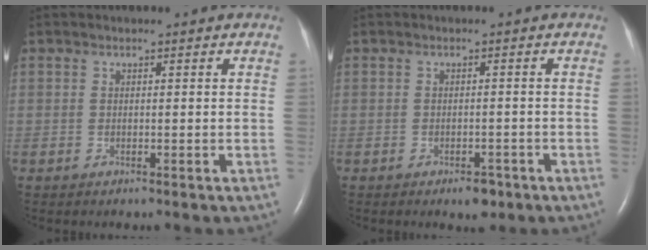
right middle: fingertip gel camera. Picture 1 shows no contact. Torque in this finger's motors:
{"motor_torque": [0.32, -0.25, 0.01, 0.00]}